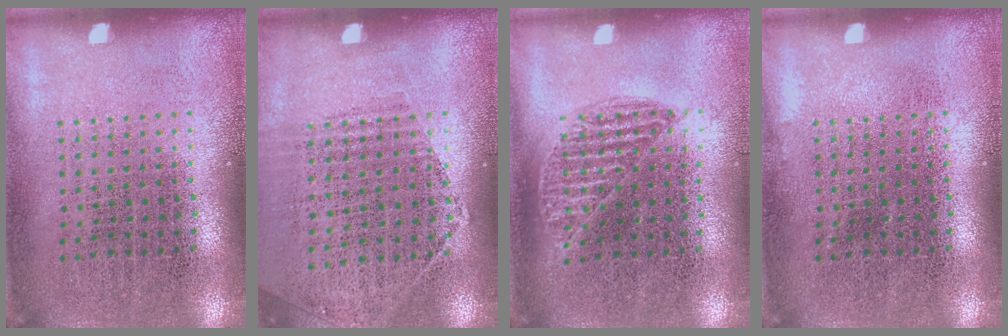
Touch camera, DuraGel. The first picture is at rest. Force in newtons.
{"total": 1.2, "press": 1.0, "slide": 0.6}
{"total": 1.0, "press": 0.8, "slide": 0.4}
{"total": 0.0}